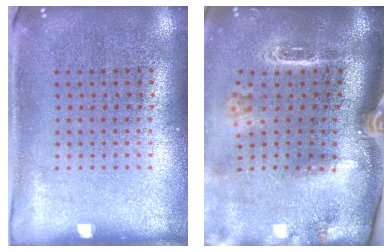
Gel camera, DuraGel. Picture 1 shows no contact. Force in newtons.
{"total": 2.8, "press": 2.0, "slide": 2.0}